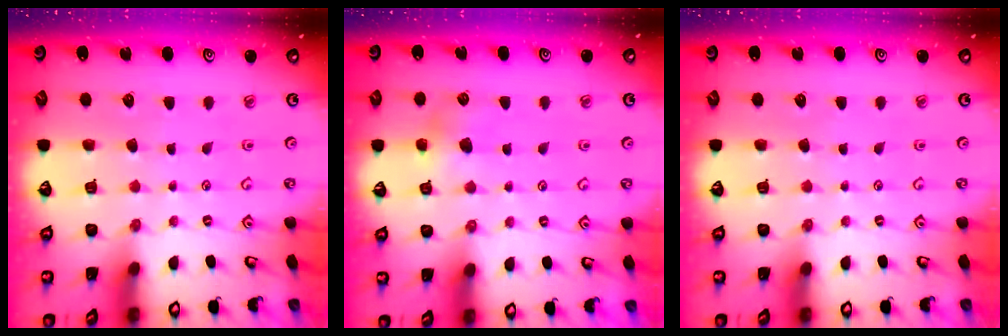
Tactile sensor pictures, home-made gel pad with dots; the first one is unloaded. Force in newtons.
{"total": 6.1, "press": 6.1, "slide": 1.0}
{"total": 0.0}